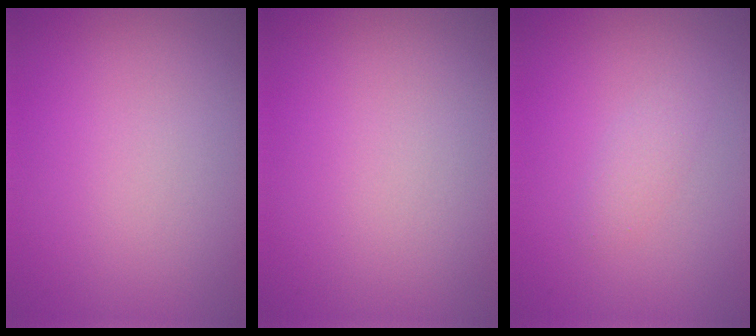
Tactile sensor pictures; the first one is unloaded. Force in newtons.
{"total": 0.0}
{"total": 1.2, "press": 1.2, "slide": 0.0}